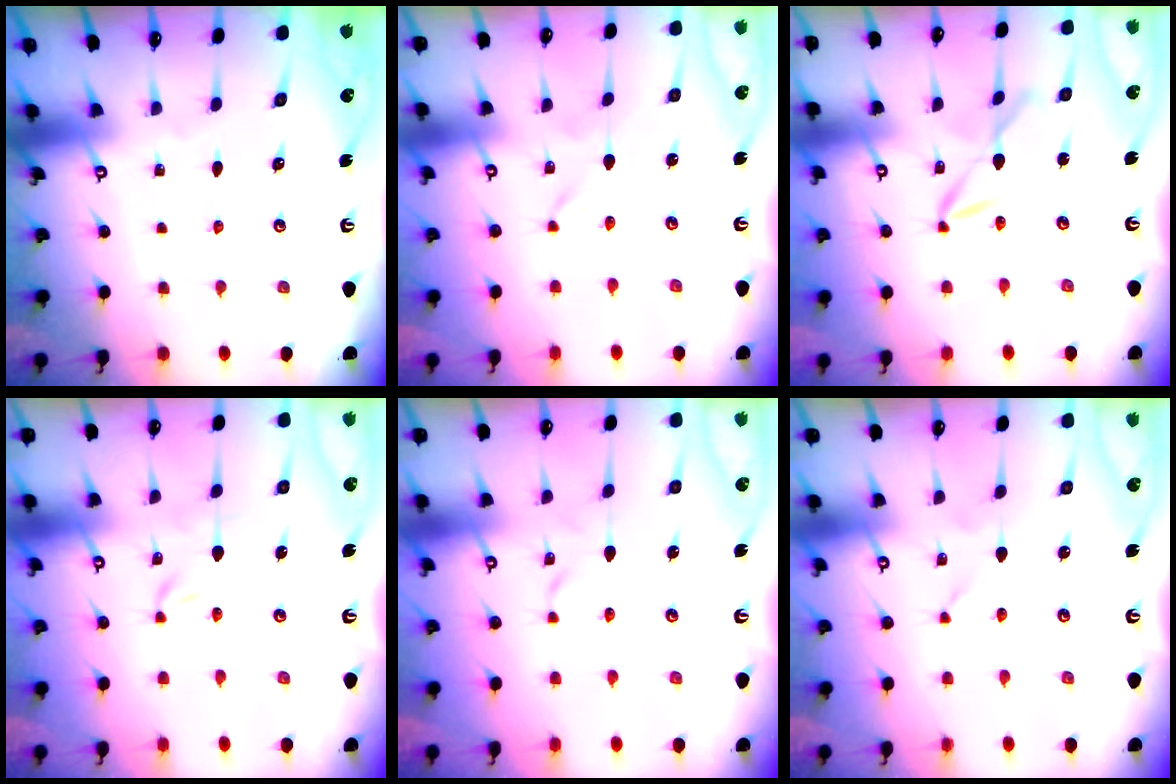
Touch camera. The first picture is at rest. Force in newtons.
{"total": 0.0}
{"total": 7.5, "press": 7.5, "slide": 0.7}
{"total": 1.7, "press": 1.7, "slide": 0.1}
{"total": 2.6, "press": 2.6, "slide": 0.2}
{"total": 0.0}